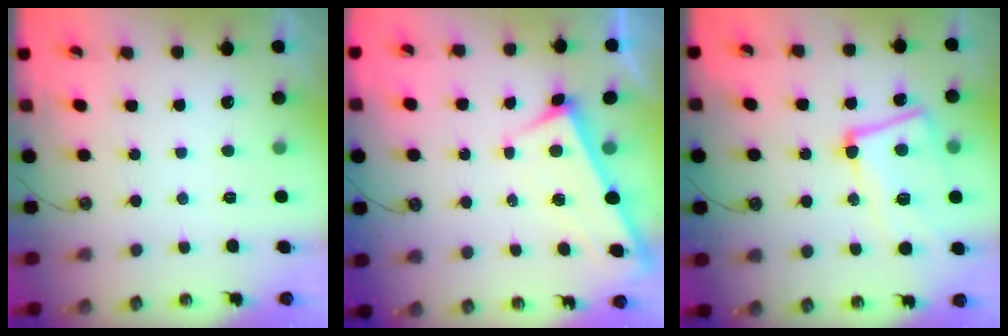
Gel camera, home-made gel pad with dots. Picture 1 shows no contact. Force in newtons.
{"total": 2.4, "press": 2.4, "slide": 0.2}
{"total": 10.3, "press": 9.9, "slide": 2.6}